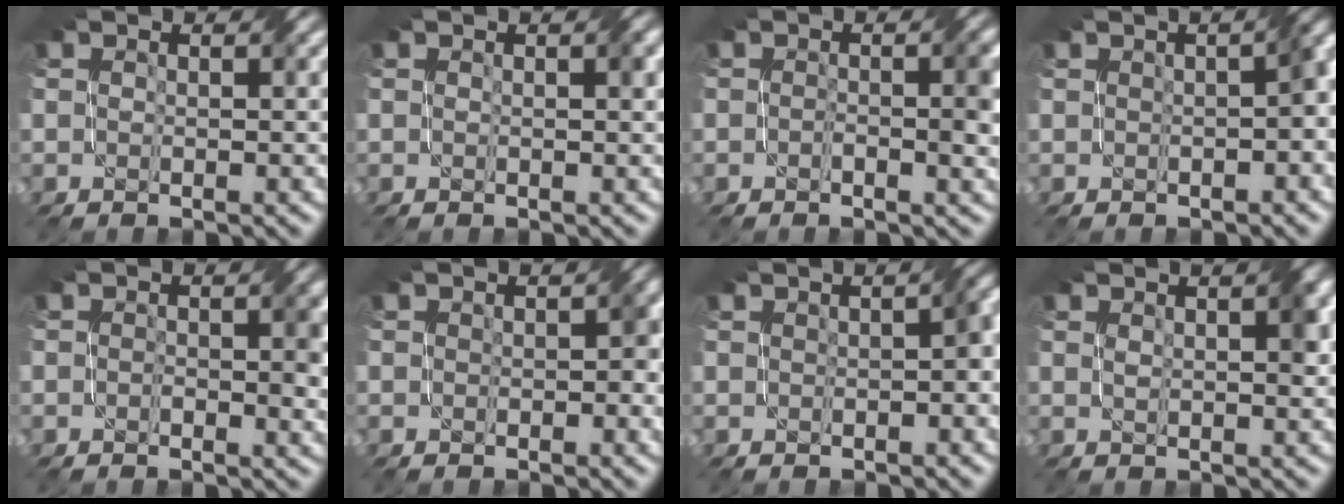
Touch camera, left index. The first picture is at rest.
{"total": 0.6, "force": [0.2, 0.1, 0.6], "torque": [-0.008, 0.002, 0.003]}
{"total": 2.6, "force": [-0.3, 0.8, 2.5], "torque": [-0.038, -0.001, -0.007]}
{"total": 3.5, "force": [0.2, 1.0, 3.3], "torque": [-0.035, 0.014, 0.008]}
{"total": 2.7, "force": [0.0, 1.4, 2.3], "torque": [-0.028, -0.002, -0.002]}
{"total": 2.2, "force": [0.1, 1.4, 1.7], "torque": [-0.021, 0.002, -0.001]}
{"total": 2.5, "force": [0.1, 0.8, 2.4], "torque": [-0.032, 0.011, 0.002]}
{"total": 2.4, "force": [0.8, 0.8, 2.1], "torque": [-0.032, 0.007, 0.016]}